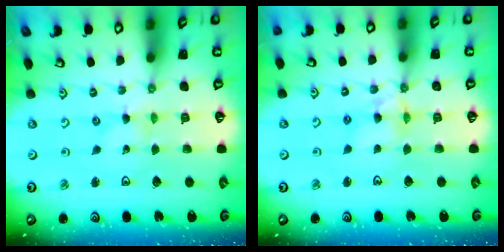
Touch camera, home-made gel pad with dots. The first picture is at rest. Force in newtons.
{"total": 6.3, "press": 6.3, "slide": 0.5}